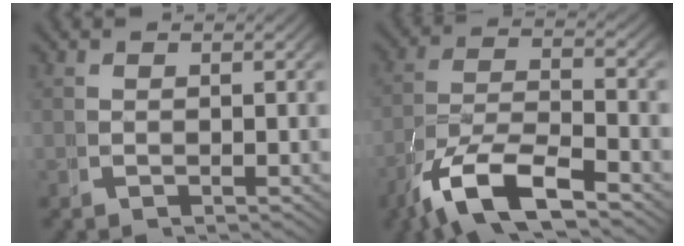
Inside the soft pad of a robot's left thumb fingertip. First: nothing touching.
{"total": 8.9, "force": [-3.0, 4.9, 6.8], "torque": [-0.150, -0.029, -0.038]}